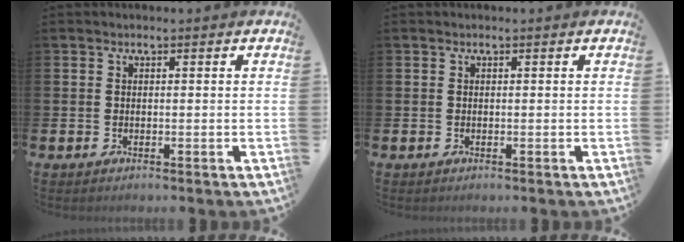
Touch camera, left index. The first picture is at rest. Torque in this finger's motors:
{"motor_torque": [-0.04, 0.10, 0.00, 0.00]}